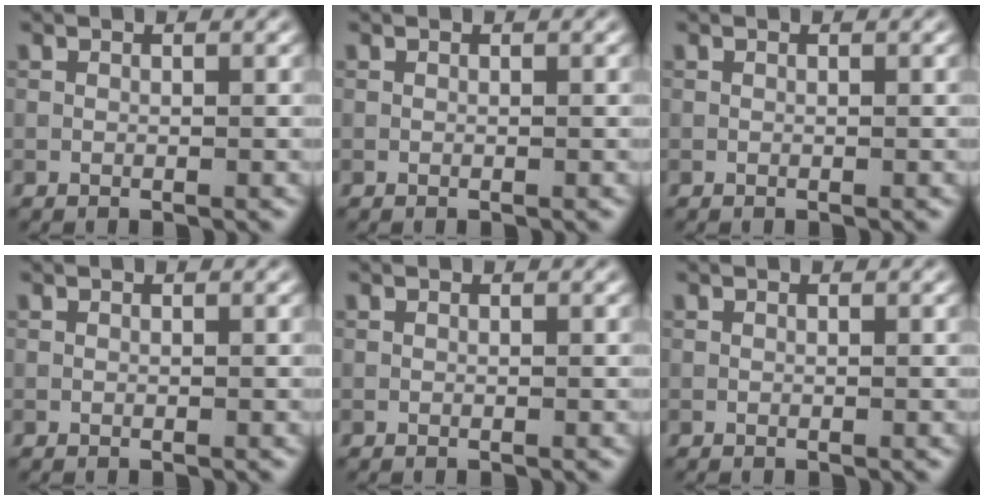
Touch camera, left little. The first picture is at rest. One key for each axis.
{"total": 0.0}
{"total": 0.0}
{"total": 0.0}
{"total": 0.0}
{"total": 0.0}